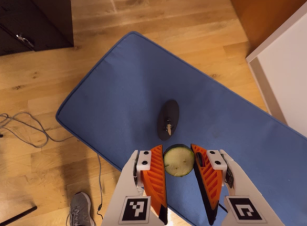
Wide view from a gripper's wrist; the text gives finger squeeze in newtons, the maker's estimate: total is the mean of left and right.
{"total": 8.1, "left": 8.4, "right": 7.9}